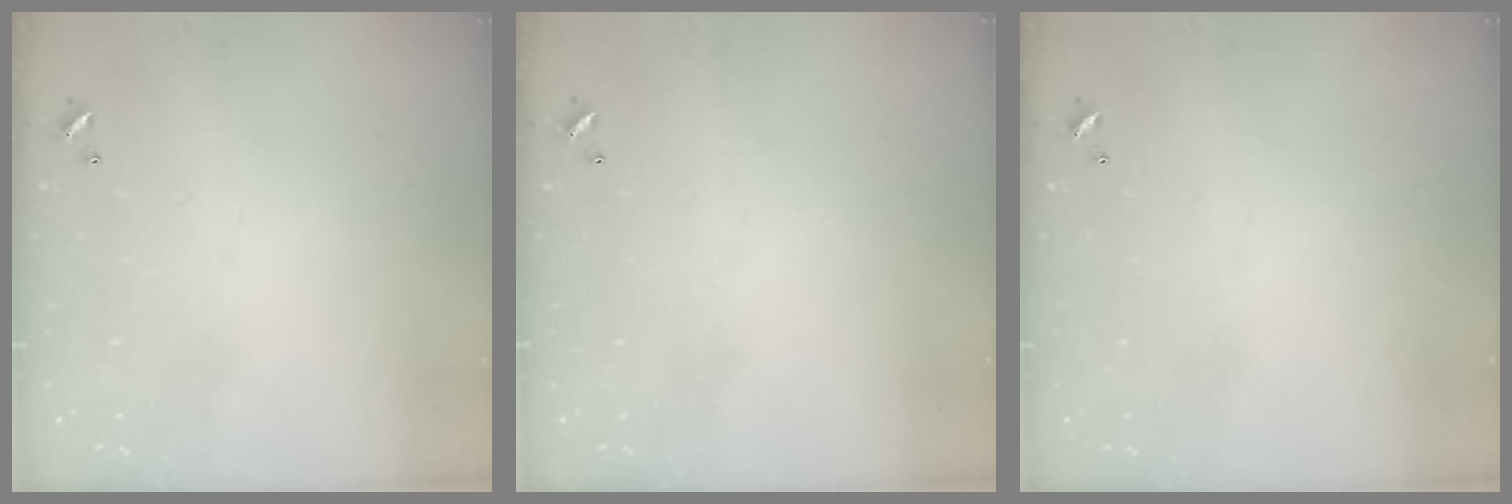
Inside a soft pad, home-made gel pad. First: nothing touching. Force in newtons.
{"total": 0.0}
{"total": 0.0}